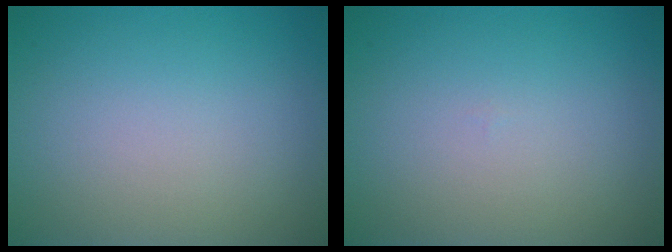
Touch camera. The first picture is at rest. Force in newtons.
{"total": 0.0}